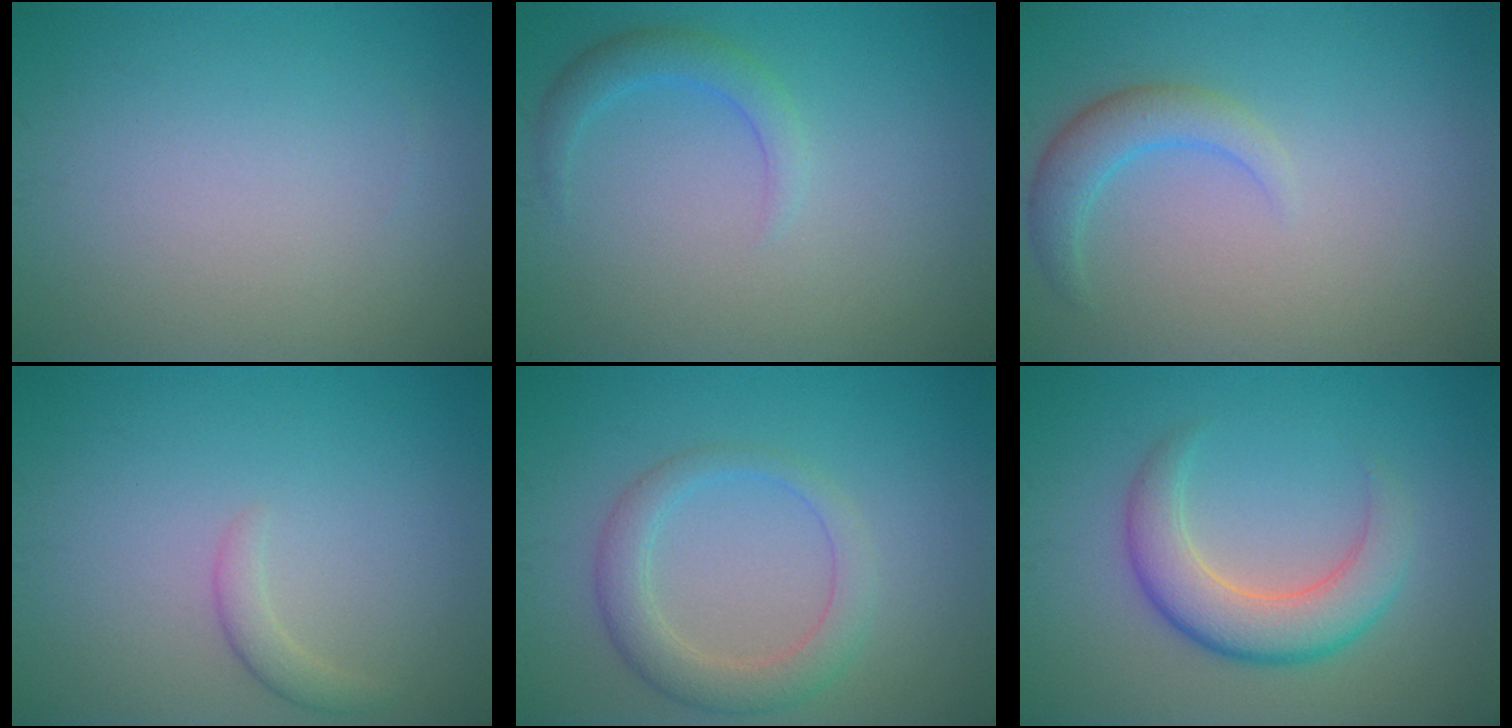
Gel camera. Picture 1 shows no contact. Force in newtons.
{"total": 2.1, "press": 2.1, "slide": 0.1}
{"total": 2.8, "press": 2.8, "slide": 0.3}
{"total": 1.4, "press": 1.4, "slide": 0.1}
{"total": 3.5, "press": 3.5, "slide": 0.3}
{"total": 5.1, "press": 5.1, "slide": 0.2}